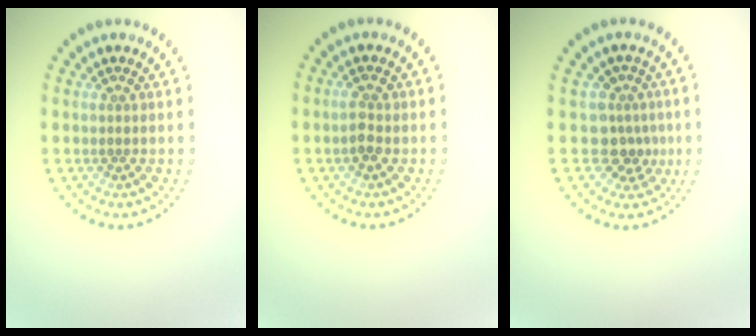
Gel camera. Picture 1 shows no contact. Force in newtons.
{"total": 1.7, "press": 1.7, "slide": 0.1}
{"total": 2.9, "press": 2.1, "slide": 2.0}